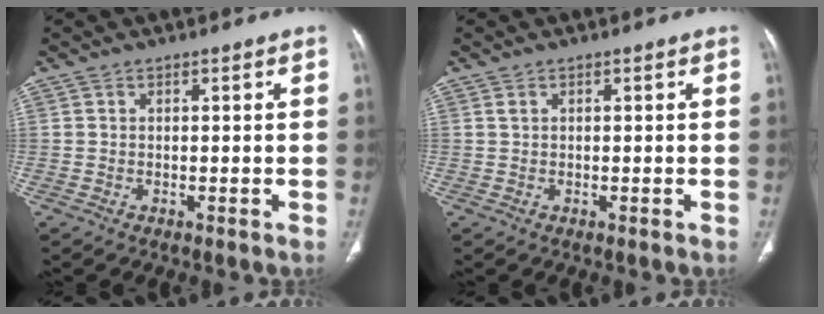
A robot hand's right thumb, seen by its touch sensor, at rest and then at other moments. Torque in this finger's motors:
{"motor_torque": [-0.03, -0.19, 0.26, -0.29, 0.06]}